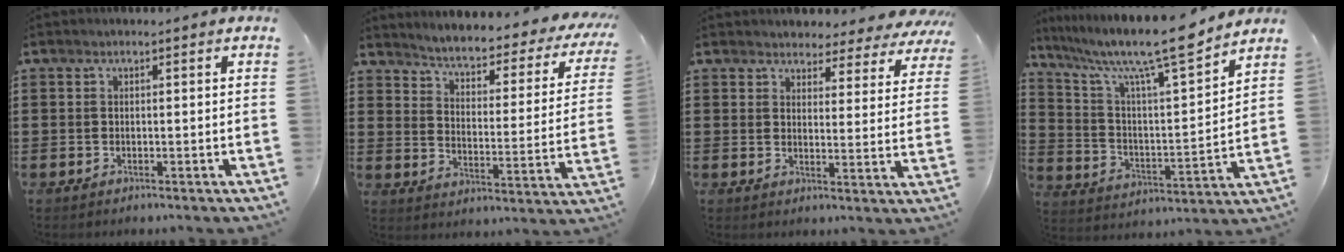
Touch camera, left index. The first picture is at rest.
{"total": 3.1, "force": [2.8, 0.1, 1.3], "torque": [-0.044, -0.033, 0.036]}
{"total": 3.8, "force": [3.7, 0.8, 0.3], "torque": [-0.019, -0.019, 0.063]}
{"total": 12.5, "force": [10.0, 1.5, 7.3], "torque": [-0.161, -0.069, 0.163]}